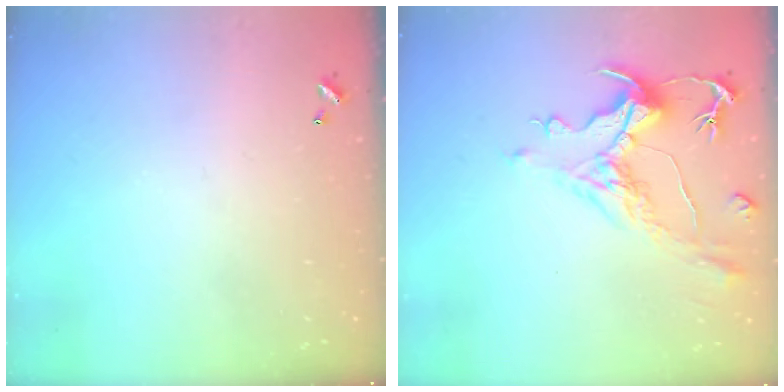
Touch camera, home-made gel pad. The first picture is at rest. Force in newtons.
{"total": 1.5, "press": 0.3, "slide": 1.5}